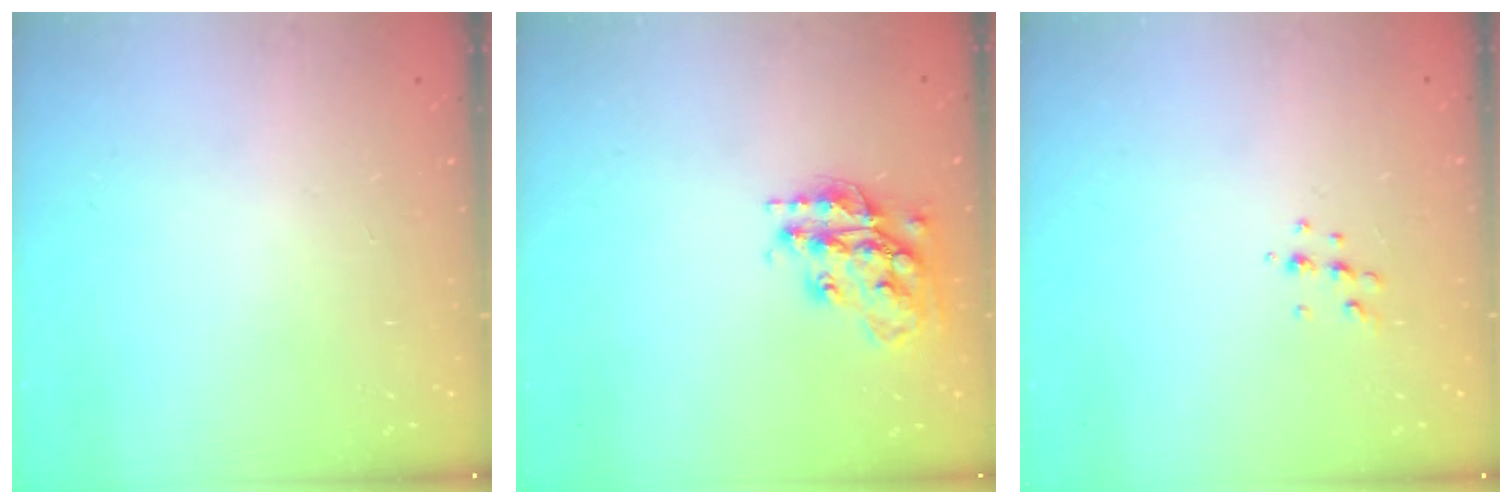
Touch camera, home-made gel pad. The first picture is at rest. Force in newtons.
{"total": 17.6, "press": 17.5, "slide": 1.3}
{"total": 4.9, "press": 4.8, "slide": 1.1}